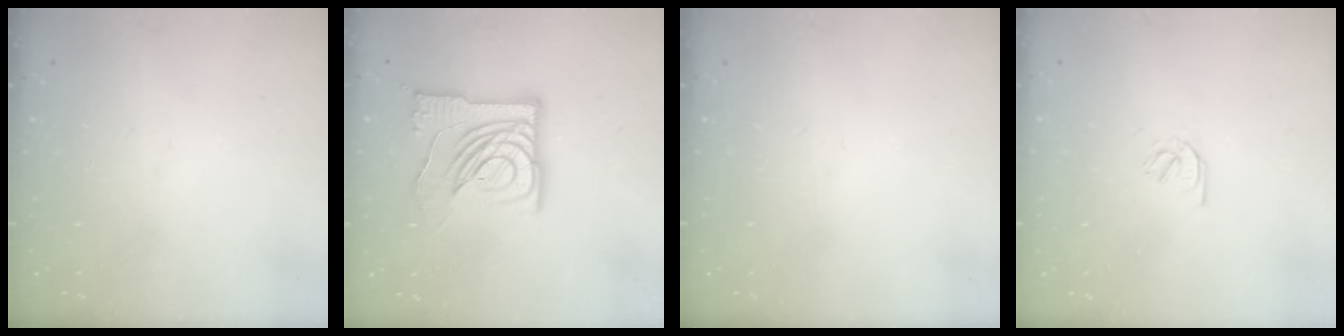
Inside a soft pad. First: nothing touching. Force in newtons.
{"total": 15.1, "press": 15.0, "slide": 1.6}
{"total": 0.0}
{"total": 2.2, "press": 2.2, "slide": 0.0}